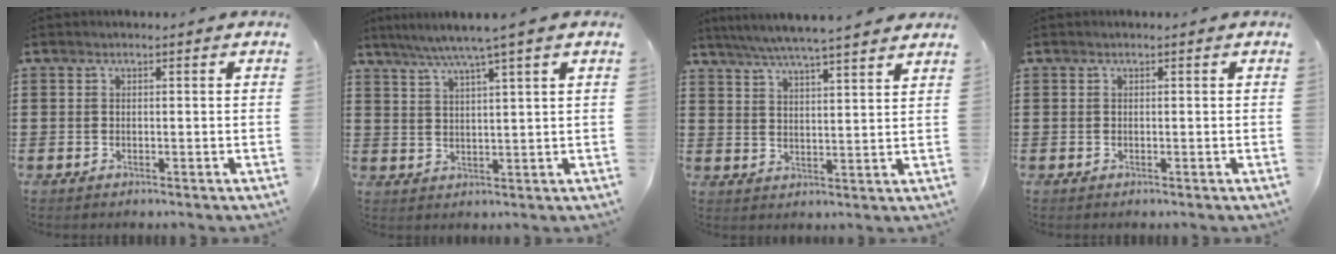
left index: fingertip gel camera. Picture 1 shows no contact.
{"total": 4.9, "force": [3.7, -0.8, 3.1], "torque": [-0.070, -0.012, 0.062]}
{"total": 5.5, "force": [5.0, -0.4, 2.3], "torque": [-0.062, -0.024, 0.086]}
{"total": 0.0}